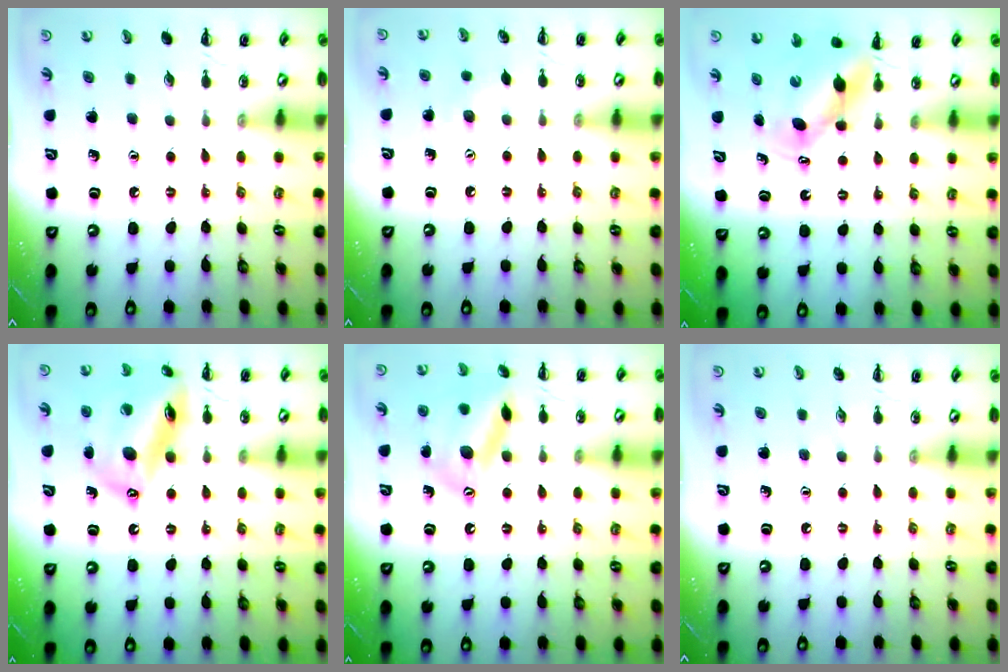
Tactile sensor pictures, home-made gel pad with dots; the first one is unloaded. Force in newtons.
{"total": 3.5, "press": 3.4, "slide": 0.8}
{"total": 6.2, "press": 6.2, "slide": 0.5}
{"total": 17.0, "press": 16.7, "slide": 3.4}
{"total": 15.1, "press": 15.0, "slide": 1.6}
{"total": 0.0}